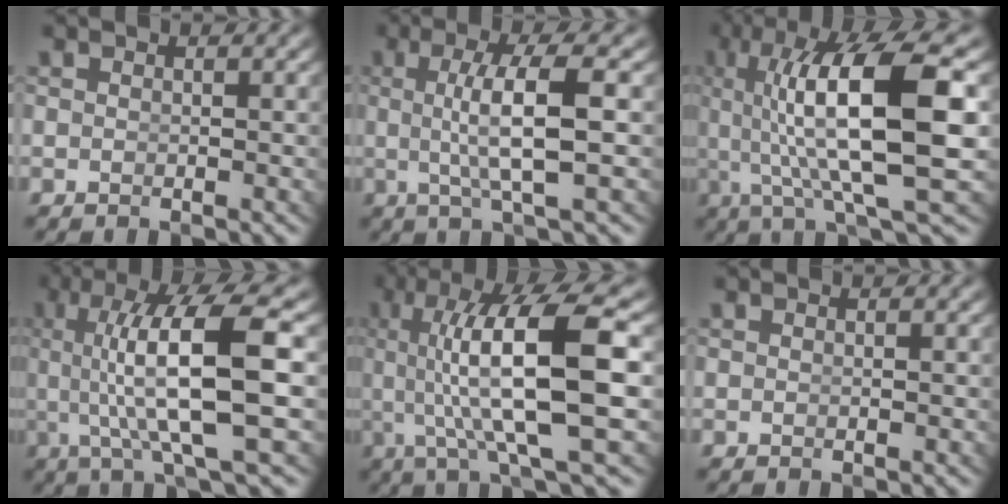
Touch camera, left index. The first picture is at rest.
{"total": 5.3, "force": [-0.2, 0.1, 5.3], "torque": [-0.088, 0.000, 0.001]}
{"total": 12.2, "force": [1.4, 3.5, 11.6], "torque": [-0.194, 0.006, 0.026]}
{"total": 9.7, "force": [1.3, 2.1, 9.4], "torque": [-0.163, 0.006, 0.023]}
{"total": 11.1, "force": [1.6, 3.0, 10.6], "torque": [-0.182, 0.006, 0.028]}
{"total": 0.0}